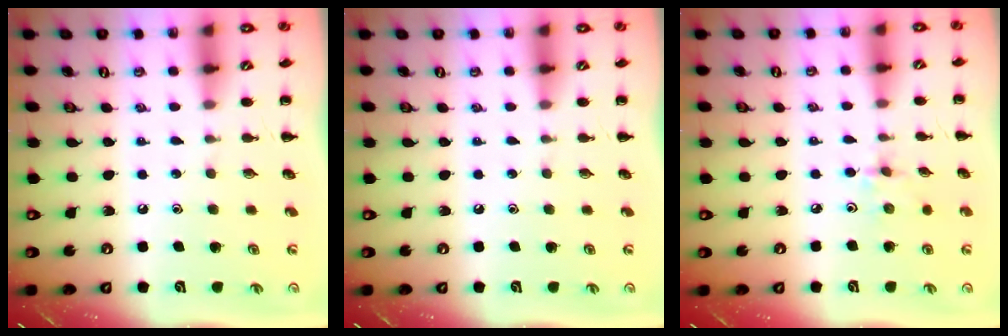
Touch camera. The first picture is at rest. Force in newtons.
{"total": 0.0}
{"total": 2.4, "press": 2.3, "slide": 0.8}